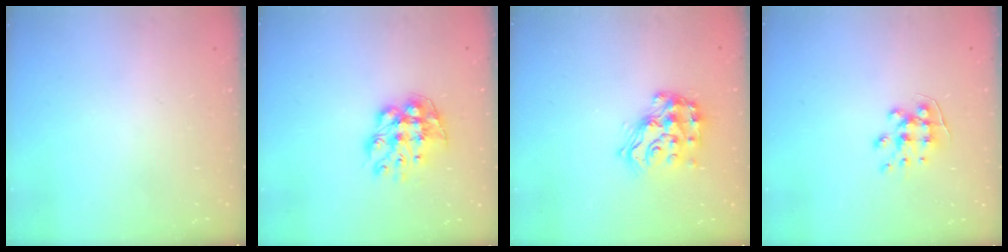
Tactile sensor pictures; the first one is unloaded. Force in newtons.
{"total": 10.1, "press": 10.0, "slide": 0.8}
{"total": 16.1, "press": 16.1, "slide": 1.1}
{"total": 7.3, "press": 7.3, "slide": 0.7}